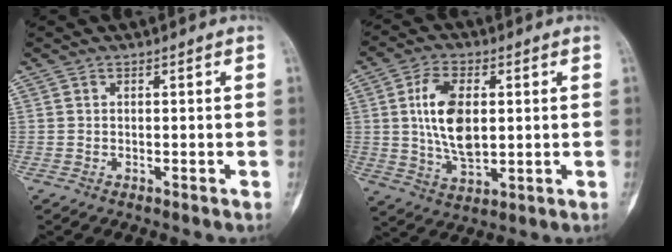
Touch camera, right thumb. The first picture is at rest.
{"total": 11.5, "force": [1.6, 6.1, 9.6], "torque": [-0.177, -0.008, 0.035]}